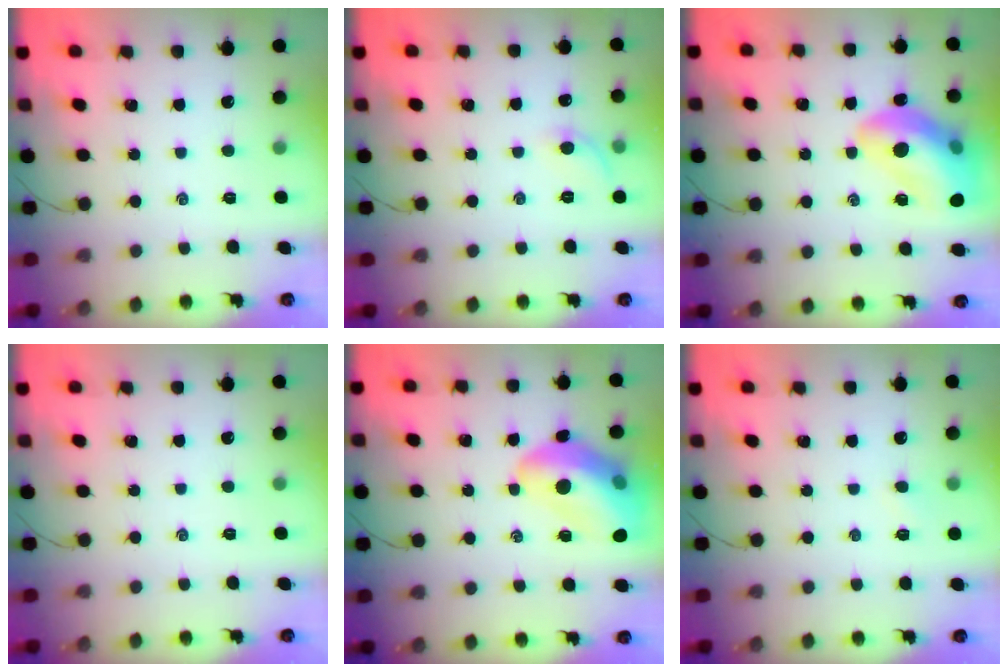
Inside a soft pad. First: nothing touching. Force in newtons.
{"total": 5.5, "press": 5.2, "slide": 1.8}
{"total": 18.8, "press": 18.6, "slide": 2.9}
{"total": 0.0}
{"total": 17.9, "press": 17.6, "slide": 3.3}
{"total": 2.5, "press": 2.3, "slide": 0.8}